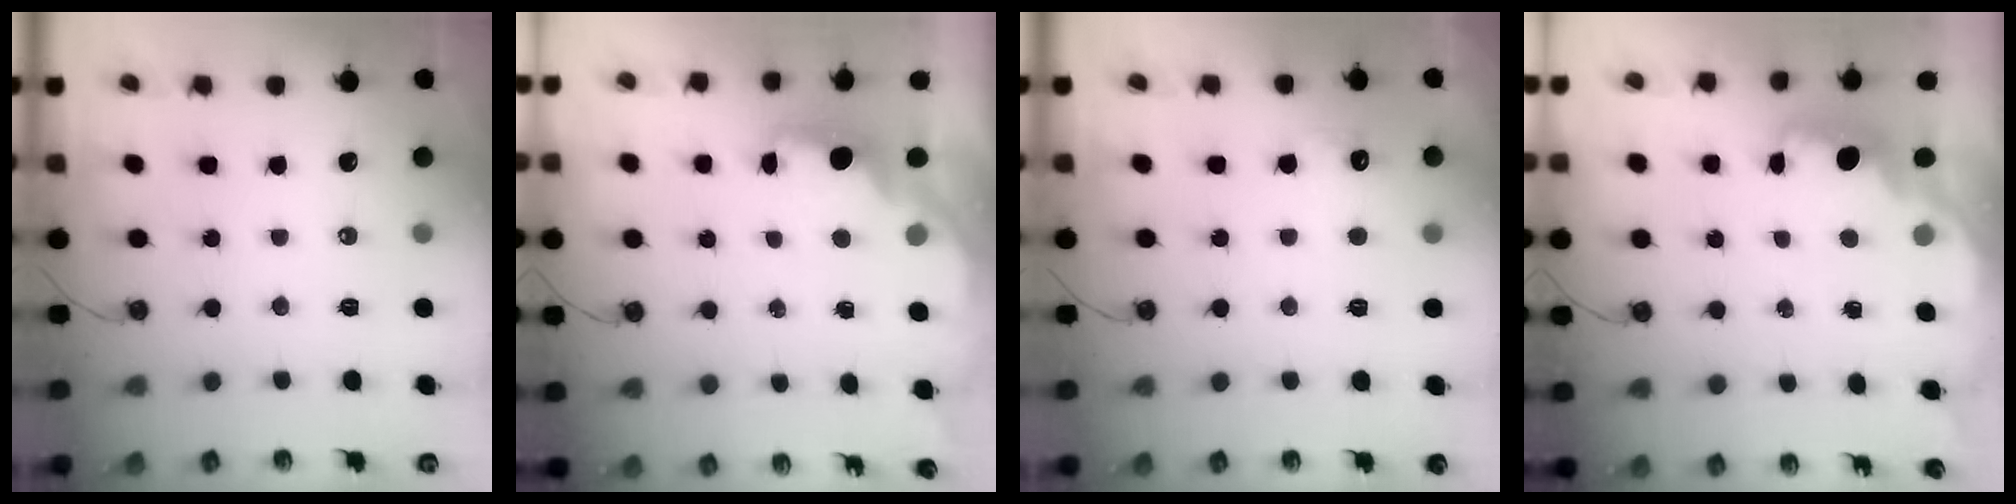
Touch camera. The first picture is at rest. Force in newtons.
{"total": 2.4, "press": 2.2, "slide": 0.8}
{"total": 5.8, "press": 5.7, "slide": 1.2}
{"total": 1.9, "press": 1.8, "slide": 0.5}